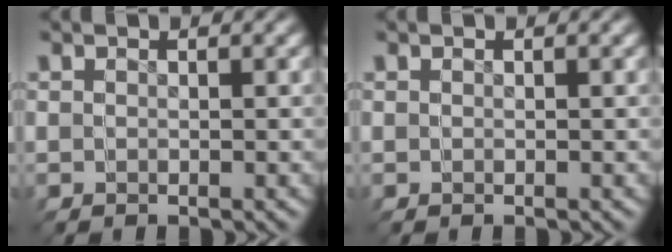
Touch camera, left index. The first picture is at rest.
{"total": 0.0}